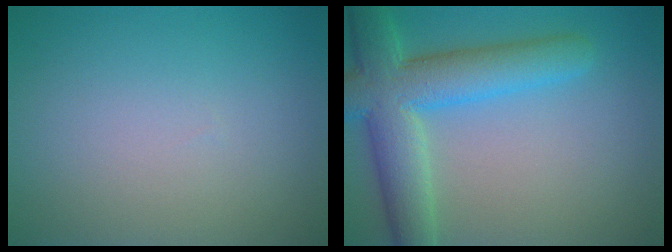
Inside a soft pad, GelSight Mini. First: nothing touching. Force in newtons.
{"total": 7.9, "press": 7.9, "slide": 0.4}